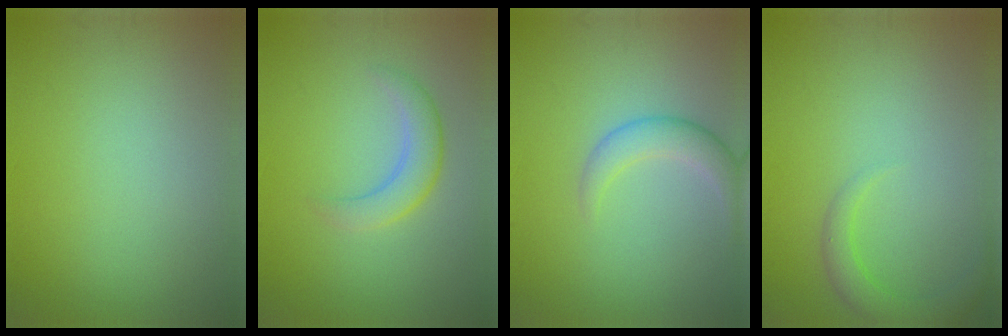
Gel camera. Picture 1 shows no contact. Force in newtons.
{"total": 2.9, "press": 2.9, "slide": 0.2}
{"total": 2.7, "press": 2.7, "slide": 0.2}
{"total": 2.4, "press": 2.4, "slide": 0.2}